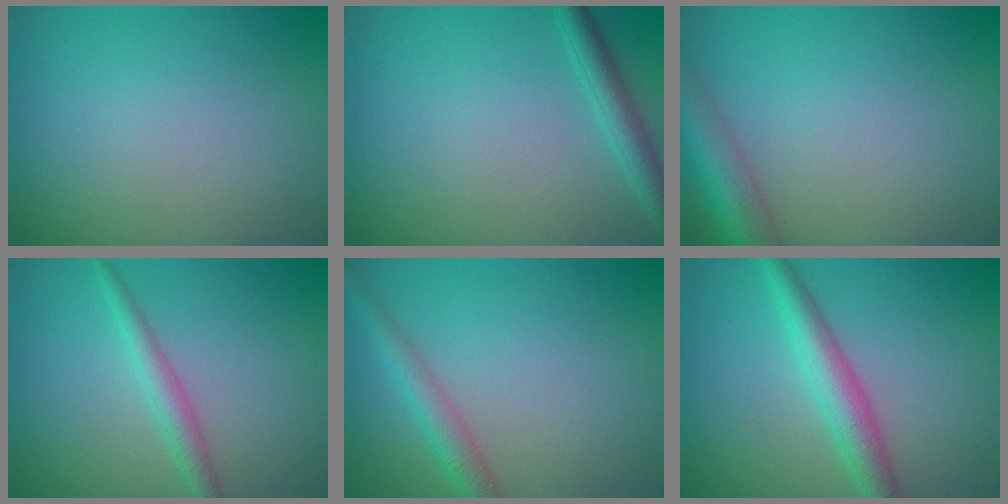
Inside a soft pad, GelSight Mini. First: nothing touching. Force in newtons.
{"total": 2.5, "press": 2.5, "slide": 0.1}
{"total": 5.1, "press": 5.1, "slide": 0.2}
{"total": 2.2, "press": 2.2, "slide": 0.1}
{"total": 2.8, "press": 2.8, "slide": 0.2}
{"total": 4.0, "press": 4.0, "slide": 0.1}